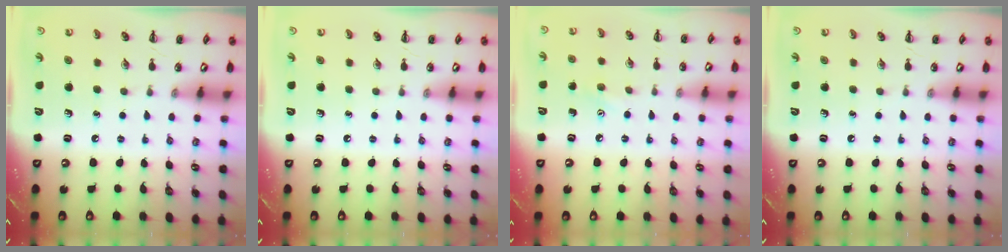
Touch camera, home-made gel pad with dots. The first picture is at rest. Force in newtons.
{"total": 0.0}
{"total": 5.3, "press": 5.1, "slide": 1.3}
{"total": 0.0}